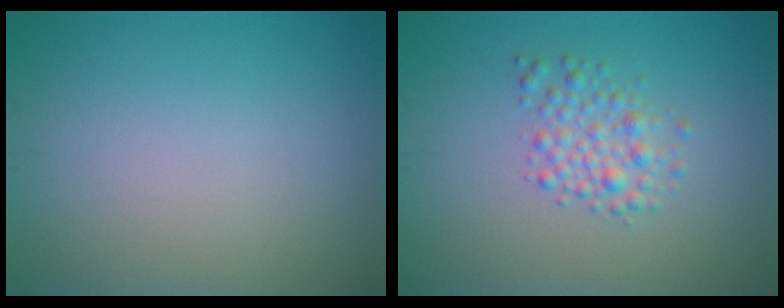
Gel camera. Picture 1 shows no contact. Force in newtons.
{"total": 2.4, "press": 2.4, "slide": 0.1}